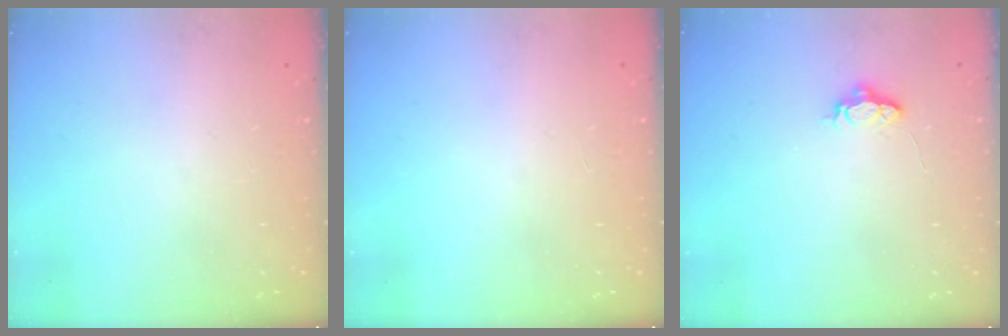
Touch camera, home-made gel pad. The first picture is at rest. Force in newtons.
{"total": 1.2, "press": 1.1, "slide": 0.2}
{"total": 5.1, "press": 5.0, "slide": 0.4}